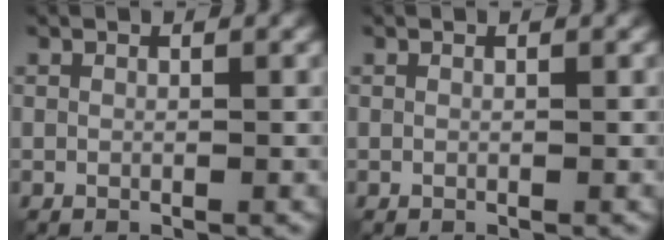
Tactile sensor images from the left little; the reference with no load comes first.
{"total": 0.0}